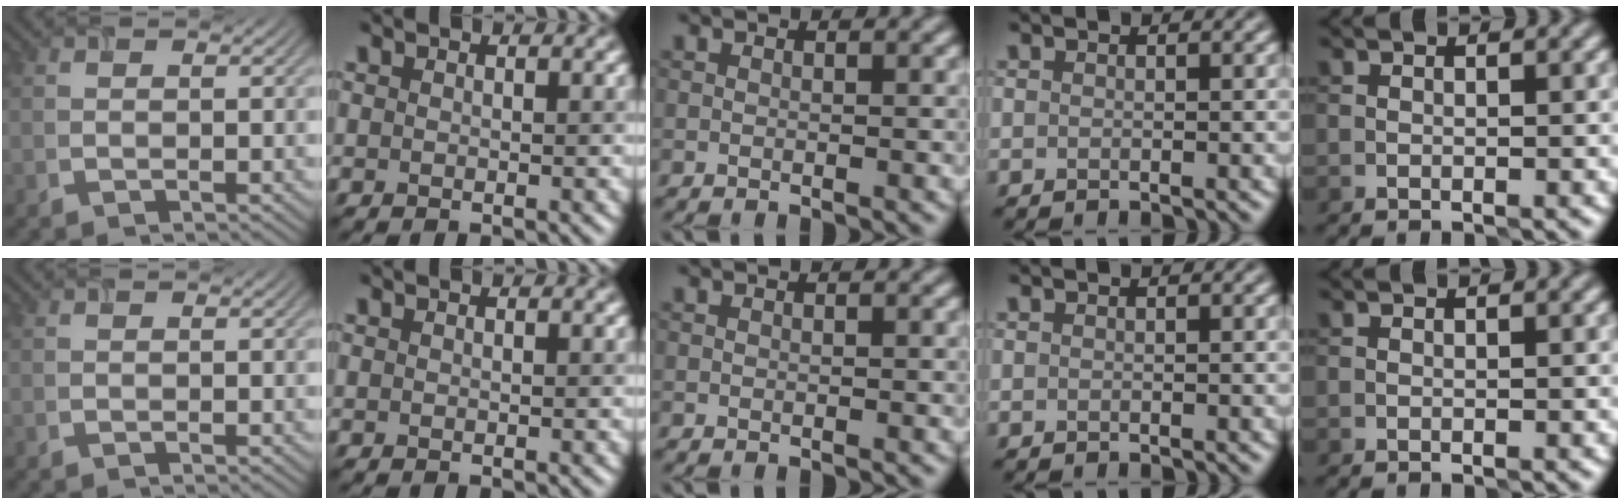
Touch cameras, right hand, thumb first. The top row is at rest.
{}